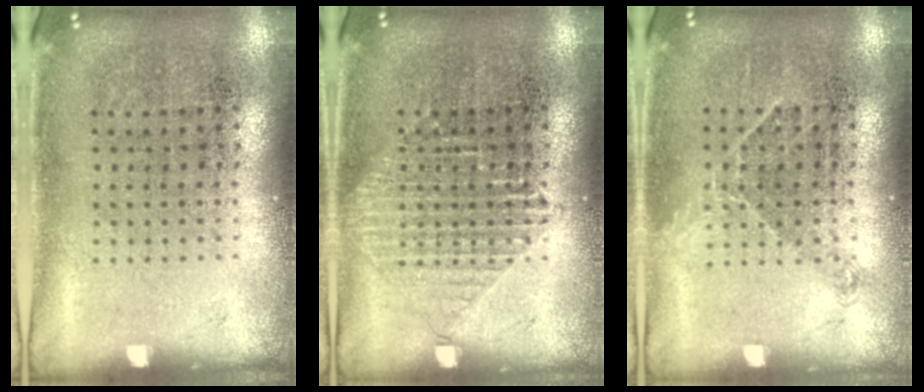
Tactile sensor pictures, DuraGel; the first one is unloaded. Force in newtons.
{"total": 1.5, "press": 1.5, "slide": 0.3}
{"total": 0.9, "press": 0.8, "slide": 0.5}